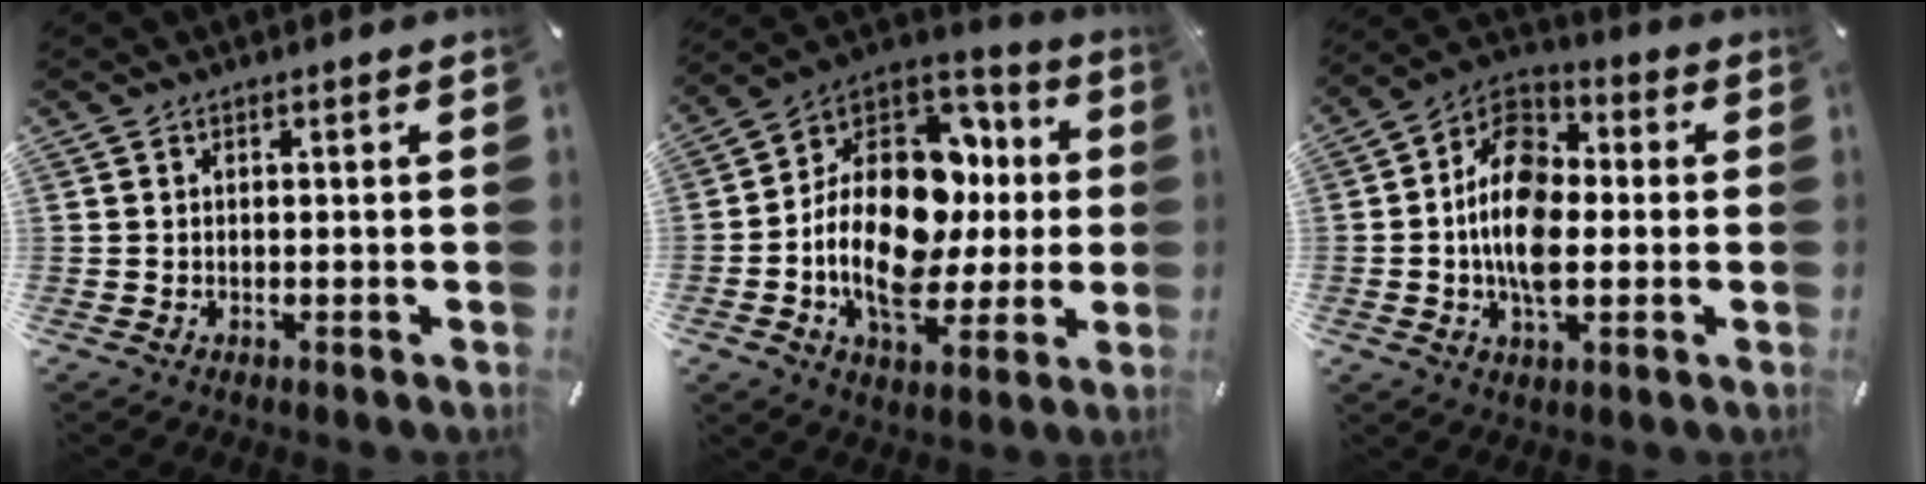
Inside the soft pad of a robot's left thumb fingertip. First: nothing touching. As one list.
[{"total": 23.4, "force": [-1.1, 16.0, 17.0], "torque": [-0.320, -0.006, -0.010]}, {"total": 14.2, "force": [-1.7, 9.3, 10.6], "torque": [-0.207, 0.011, -0.031]}]